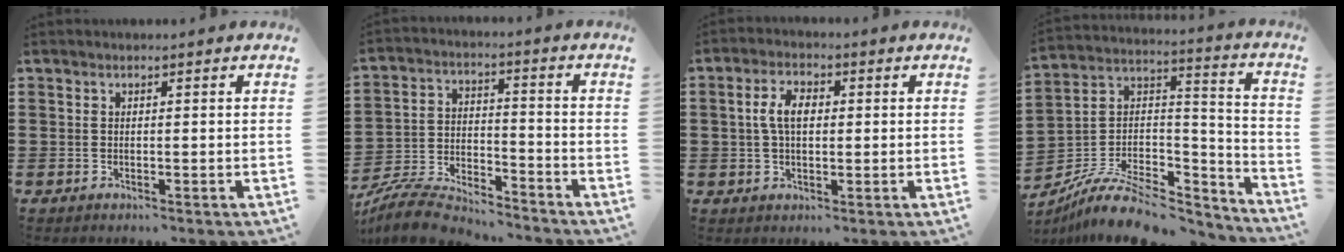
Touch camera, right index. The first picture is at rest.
{"total": 7.7, "force": [-7.4, 0.9, 1.7], "torque": [-0.046, 0.006, -0.149]}
{"total": 5.1, "force": [0.5, 2.7, 4.2], "torque": [-0.096, 0.009, 0.005]}
{"total": 10.7, "force": [-7.3, 5.0, 6.0], "torque": [-0.111, 0.027, -0.136]}